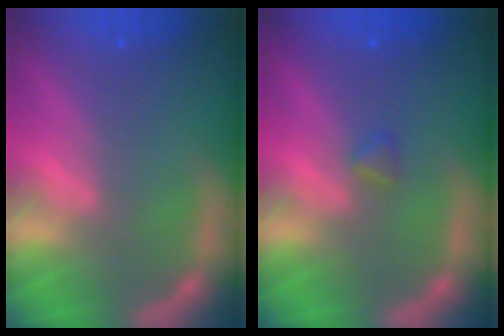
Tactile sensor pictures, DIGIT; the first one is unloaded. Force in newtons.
{"total": 0.9}